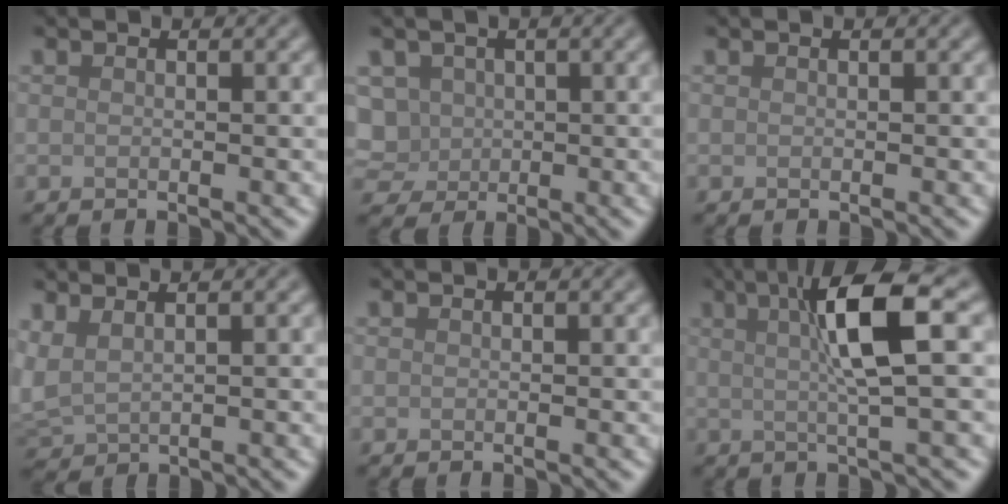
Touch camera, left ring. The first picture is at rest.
{"total": 8.0, "force": [-0.1, 7.3, 3.1], "torque": [-0.061, 0.017, -0.030]}
{"total": 0.0}
{"total": 1.7, "force": [1.1, 0.9, 1.0], "torque": [-0.038, -0.001, 0.034]}
{"total": 0.0}
{"total": 6.2, "force": [1.6, 0.8, 5.9], "torque": [-0.094, 0.015, 0.029]}